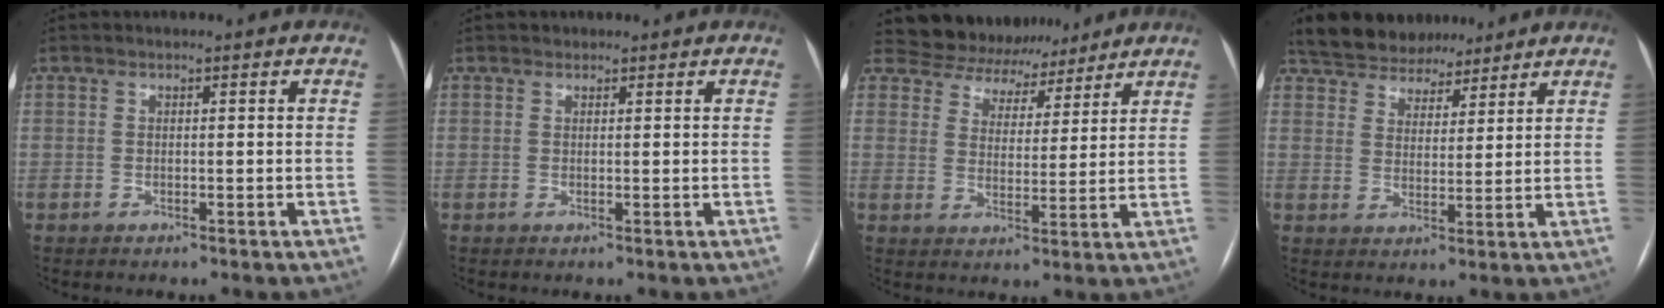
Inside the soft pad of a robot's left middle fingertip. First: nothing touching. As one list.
[{"total": 0.7, "force": [0.5, 0.4, 0.0], "torque": [0.002, -0.001, 0.006]}, {"total": 12.7, "force": [11.3, 5.6, 1.4], "torque": [-0.020, 0.017, 0.165]}, {"total": 11.2, "force": [9.7, 4.6, 3.0], "torque": [-0.047, 0.026, 0.154]}]